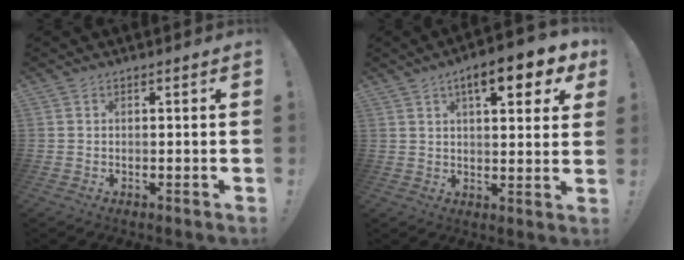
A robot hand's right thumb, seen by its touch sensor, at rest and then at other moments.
{"total": 11.1, "force": [5.4, 3.3, 9.1], "torque": [-0.121, -0.019, 0.082]}